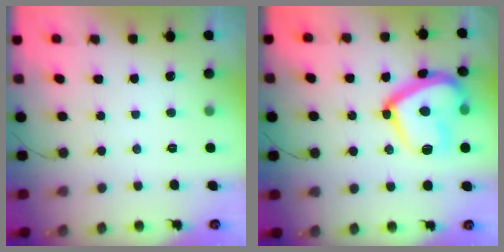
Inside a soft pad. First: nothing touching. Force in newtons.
{"total": 19.0, "press": 18.9, "slide": 1.5}